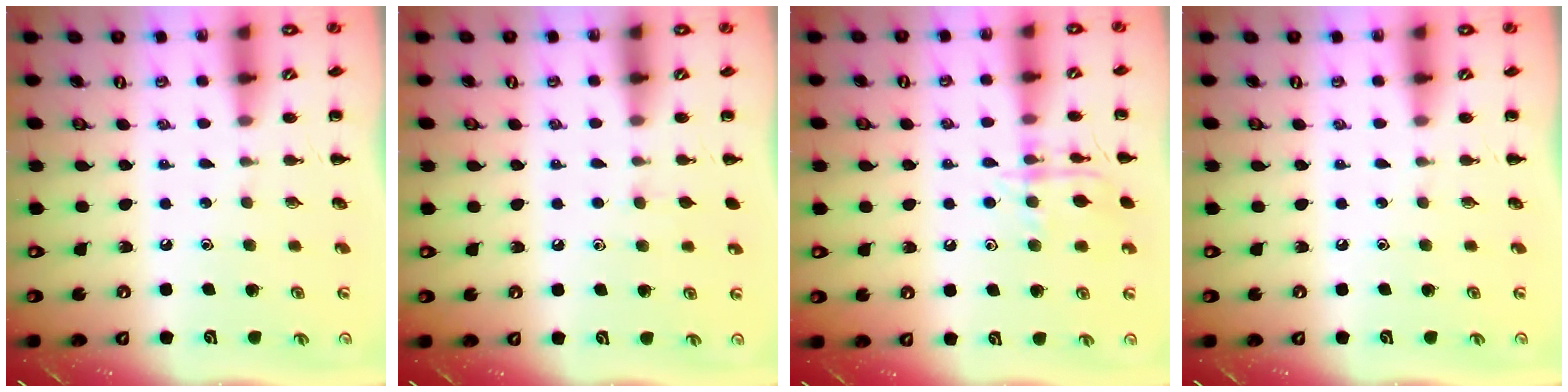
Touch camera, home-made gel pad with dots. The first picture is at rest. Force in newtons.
{"total": 2.8, "press": 2.5, "slide": 1.3}
{"total": 11.3, "press": 11.3, "slide": 0.6}
{"total": 0.0}